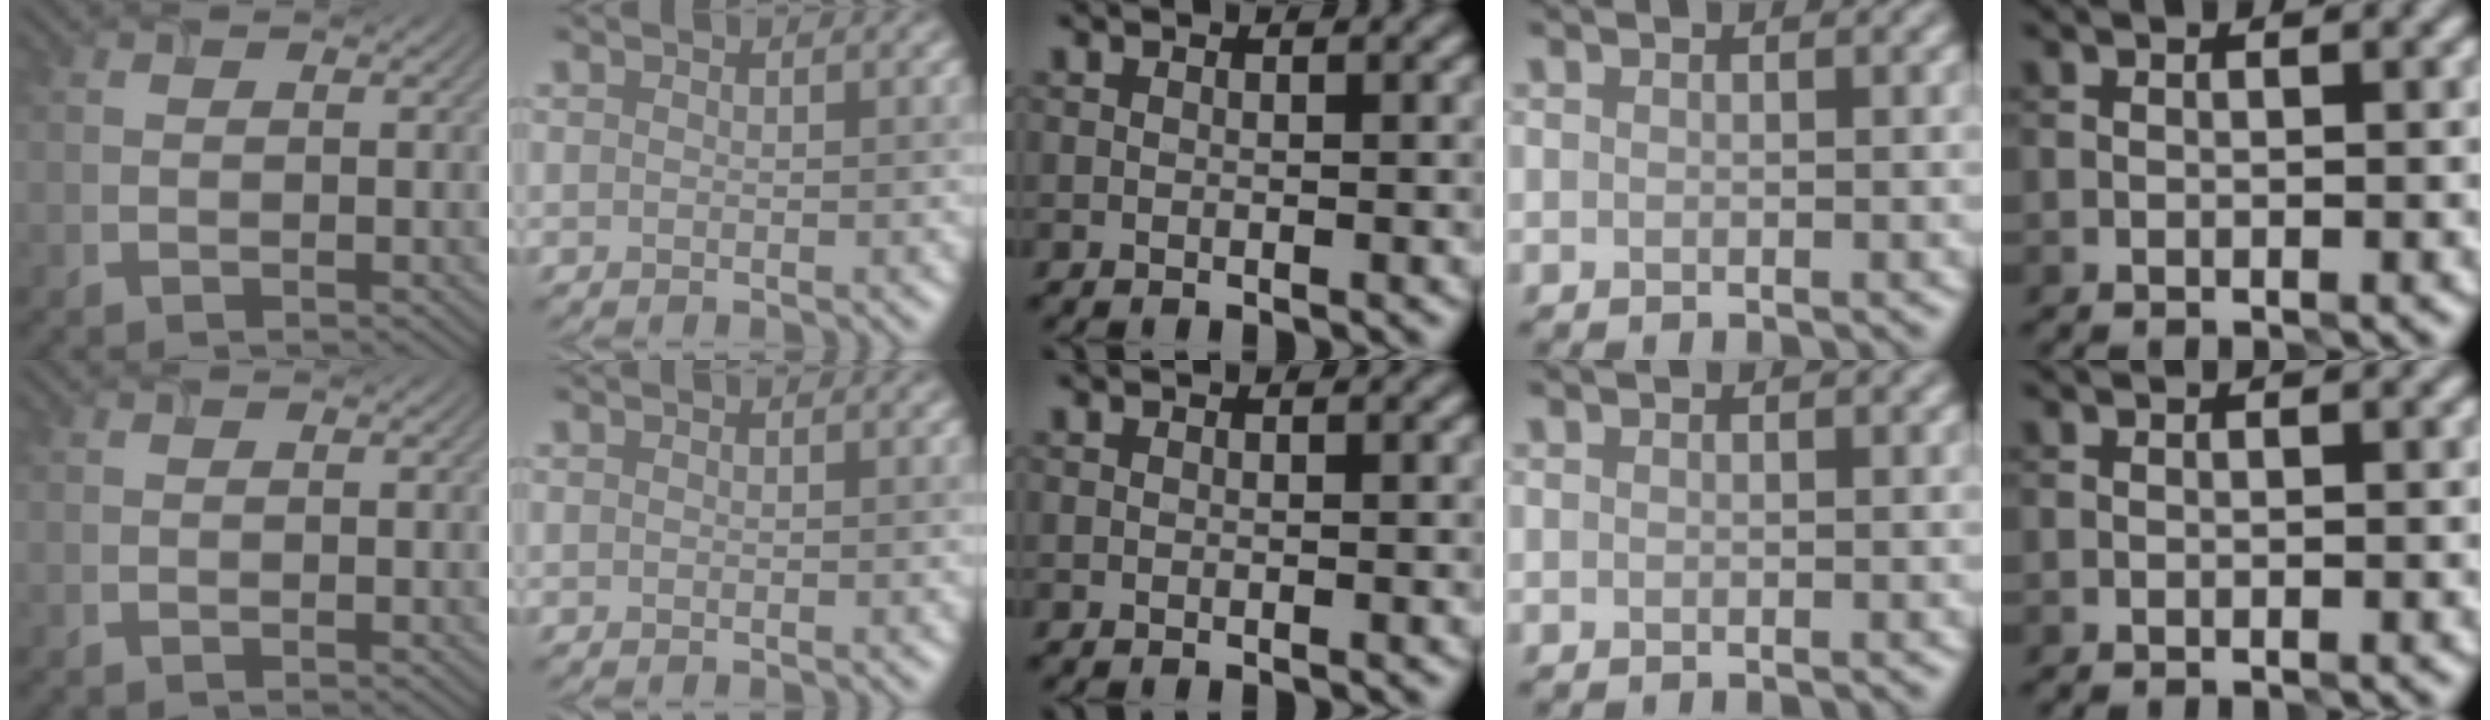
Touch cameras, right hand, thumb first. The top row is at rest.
{}